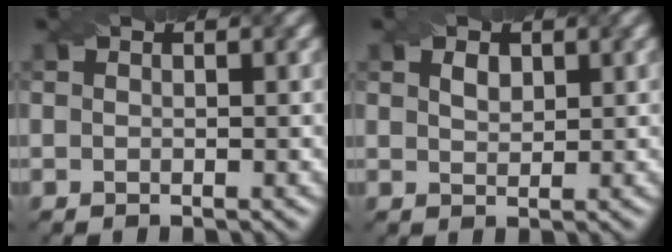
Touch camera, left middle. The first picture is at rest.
{"total": 1.2, "force": [0.7, 0.7, 0.7], "torque": [-0.013, 0.001, 0.017]}